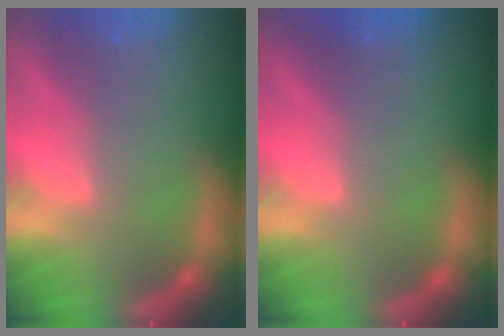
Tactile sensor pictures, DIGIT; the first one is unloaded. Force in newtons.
{"total": 0.0}